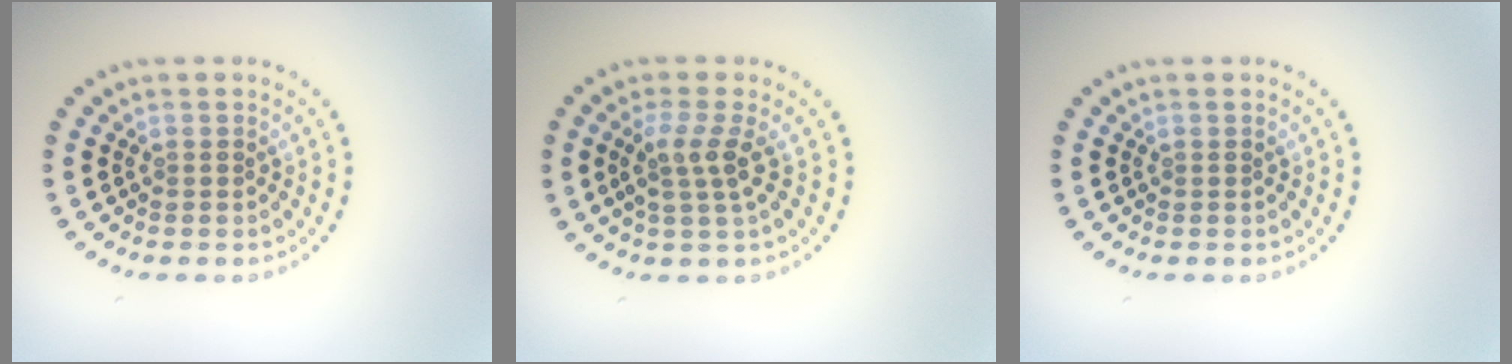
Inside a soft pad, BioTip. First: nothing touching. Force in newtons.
{"total": 2.7, "press": 1.9, "slide": 1.8}
{"total": 0.0}